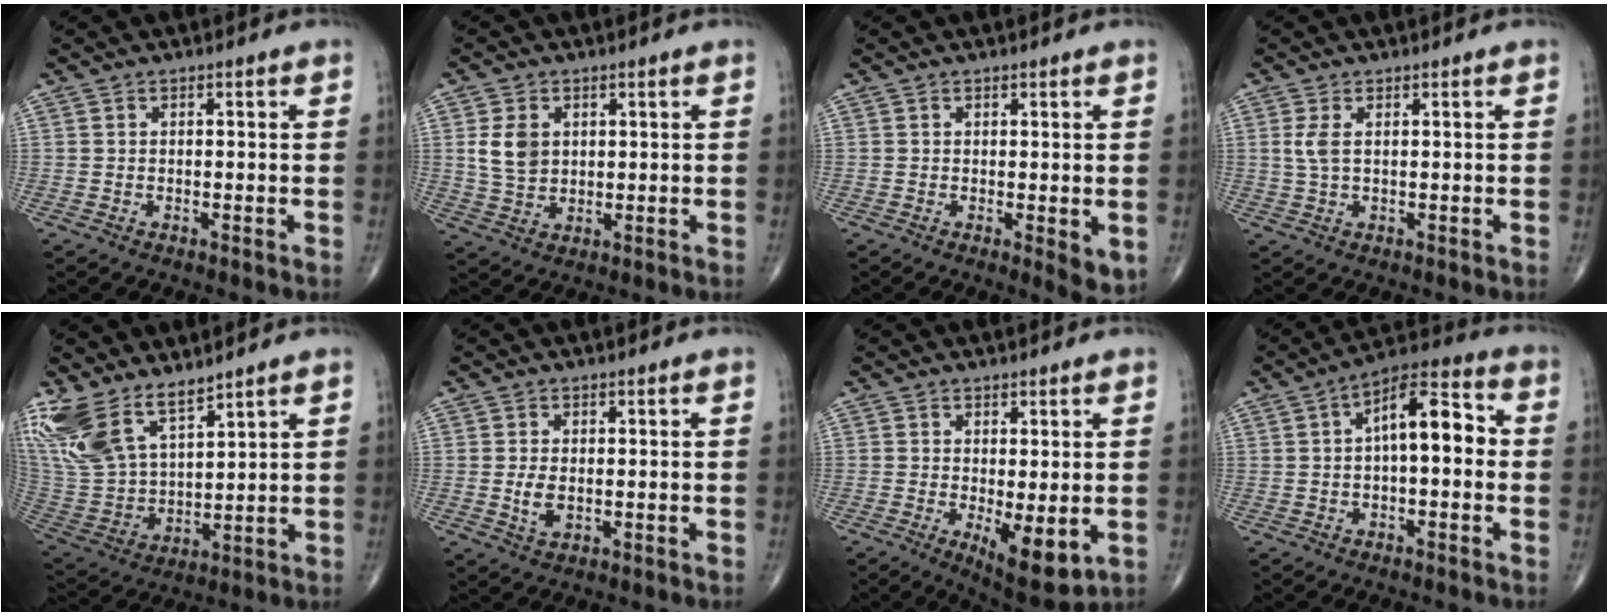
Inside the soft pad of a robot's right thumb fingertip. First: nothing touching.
{"total": 6.1, "force": [1.4, 4.5, 3.9], "torque": [-0.059, -0.006, 0.034]}
{"total": 3.9, "force": [-0.5, 1.4, 3.6], "torque": [-0.045, -0.013, -0.007]}
{"total": 2.7, "force": [0.6, 1.0, 2.4], "torque": [-0.063, 0.002, 0.017]}
{"total": 15.4, "force": [11.2, 6.2, 8.5], "torque": [-0.171, -0.047, 0.241]}
{"total": 3.3, "force": [-0.3, 1.9, 2.7], "torque": [-0.051, -0.006, -0.003]}
{"total": 8.3, "force": [-1.7, 3.0, 7.5], "torque": [-0.107, -0.025, -0.019]}
{"total": 11.3, "force": [0.7, 5.1, 10.1], "torque": [-0.141, 0.038, 0.000]}